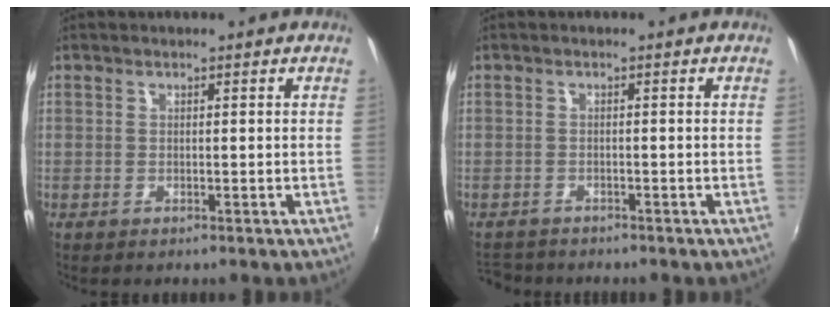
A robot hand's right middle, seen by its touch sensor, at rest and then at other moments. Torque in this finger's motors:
{"motor_torque": [-0.48, -0.13, -0.10, 0.00]}